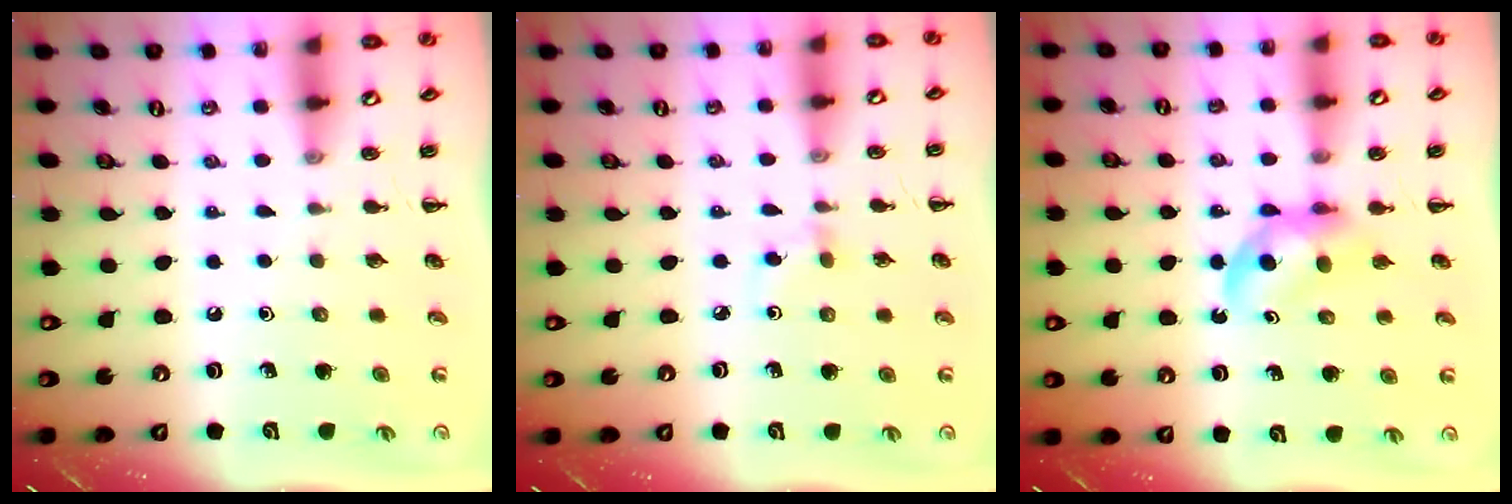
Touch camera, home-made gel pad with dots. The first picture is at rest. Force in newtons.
{"total": 2.7, "press": 2.4, "slide": 1.2}
{"total": 4.8, "press": 4.6, "slide": 1.3}